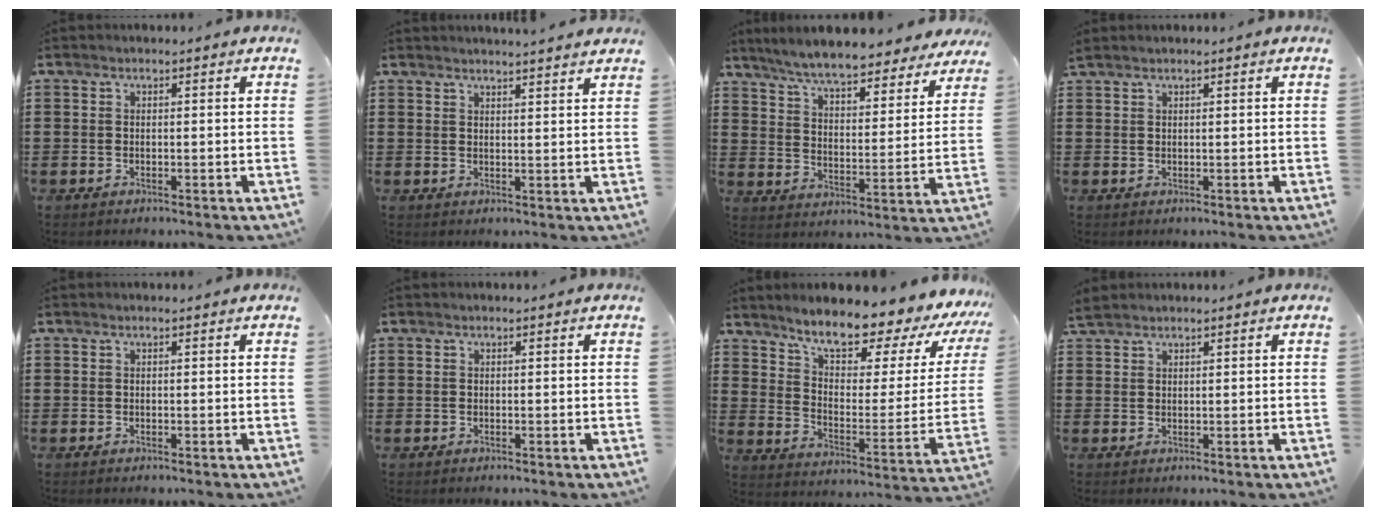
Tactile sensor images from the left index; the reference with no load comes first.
{"total": 2.3, "force": [2.3, -0.4, 0.2], "torque": [-0.010, -0.007, 0.043]}
{"total": 7.4, "force": [6.8, 0.2, 2.7], "torque": [-0.082, -0.039, 0.120]}
{"total": 0.7, "force": [0.6, -0.1, 0.3], "torque": [-0.005, -0.002, 0.013]}
{"total": 0.0}
{"total": 0.0}
{"total": 9.8, "force": [8.3, 2.5, 4.5], "torque": [-0.094, -0.065, 0.137]}
{"total": 1.4, "force": [1.4, 0.1, 0.4], "torque": [-0.011, 0.000, 0.028]}